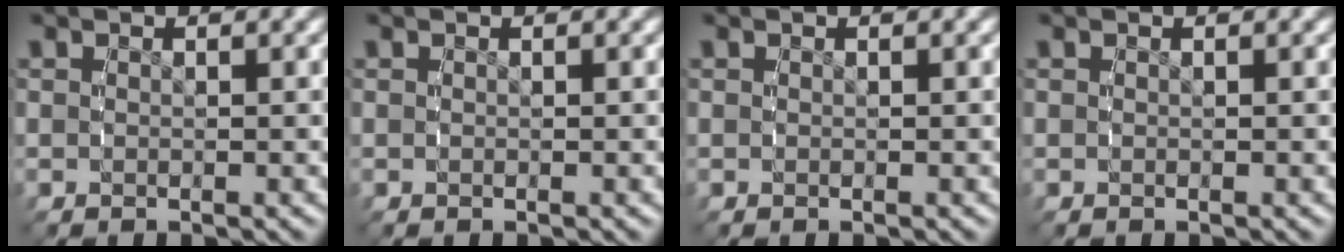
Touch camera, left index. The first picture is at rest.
{"total": 0.0}
{"total": 0.0}
{"total": 0.0}